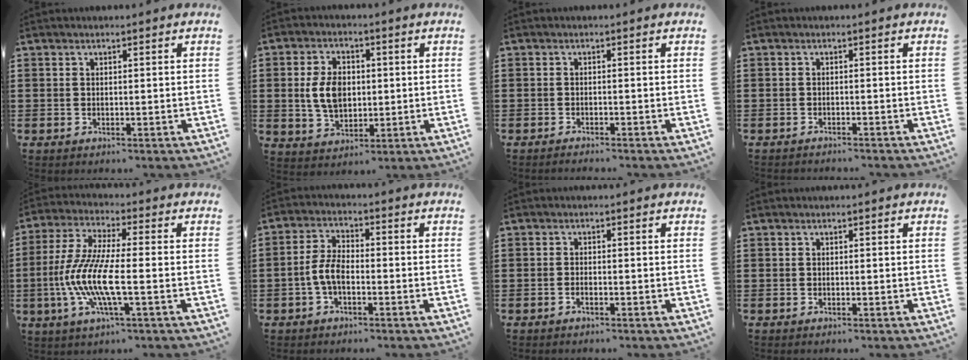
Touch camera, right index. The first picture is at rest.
{"total": 7.2, "force": [0.4, 4.8, 5.3], "torque": [-0.122, 0.005, -0.001]}
{"total": 0.9, "force": [-0.9, -0.1, 0.1], "torque": [-0.004, -0.001, -0.018]}
{"total": 1.0, "force": [-1.0, -0.1, 0.0], "torque": [-0.003, 0.001, -0.020]}
{"total": 10.1, "force": [-2.9, 2.1, 9.4], "torque": [-0.223, -0.022, -0.066]}
{"total": 5.1, "force": [-1.6, 2.5, 4.2], "torque": [-0.101, -0.001, -0.036]}
{"total": 0.8, "force": [-0.6, 0.0, 0.5], "torque": [-0.013, -0.007, -0.010]}
{"total": 0.0}